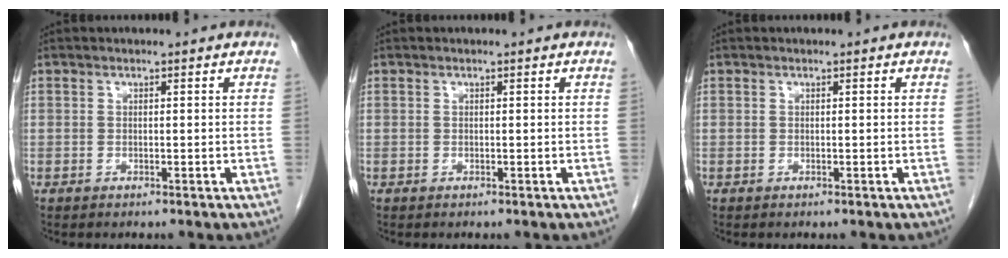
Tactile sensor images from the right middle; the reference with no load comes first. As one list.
[{"total": 0.0}, {"total": 0.0}]